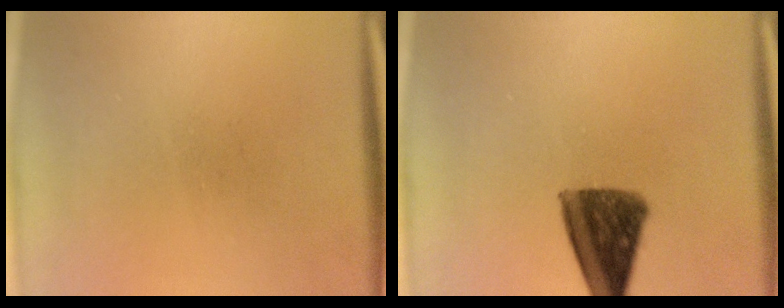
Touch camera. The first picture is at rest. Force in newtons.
{"total": 10.9}